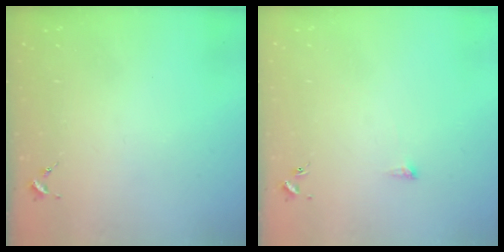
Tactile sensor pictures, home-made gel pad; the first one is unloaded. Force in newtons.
{"total": 2.9, "press": 2.9, "slide": 0.5}